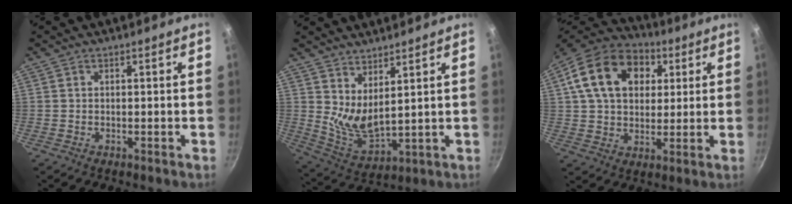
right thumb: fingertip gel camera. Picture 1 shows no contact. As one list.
[{"total": 8.1, "force": [4.7, 2.7, 6.1], "torque": [-0.104, -0.061, 0.095]}, {"total": 19.4, "force": [5.9, 13.8, 12.3], "torque": [-0.195, 0.015, 0.088]}]